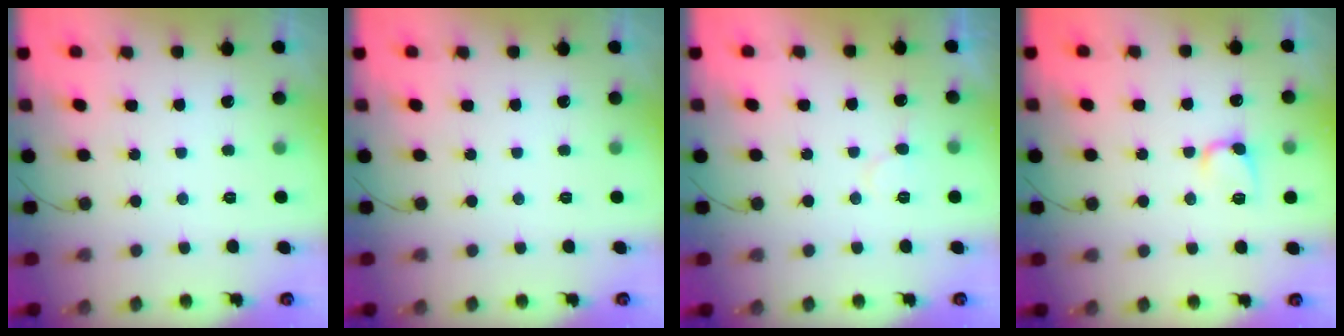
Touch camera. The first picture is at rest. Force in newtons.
{"total": 0.0}
{"total": 5.8, "press": 5.8, "slide": 0.3}
{"total": 5.1, "press": 5.1, "slide": 0.6}